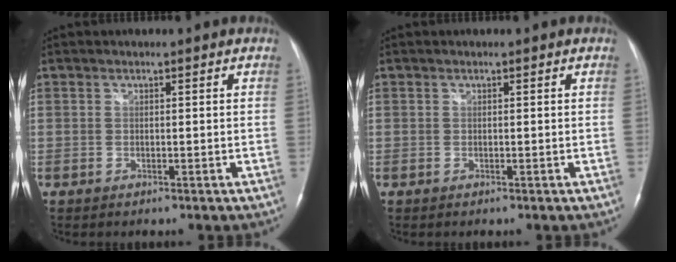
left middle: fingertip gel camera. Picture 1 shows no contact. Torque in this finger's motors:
{"motor_torque": [-0.06, 0.04, 0.06, 0.00]}